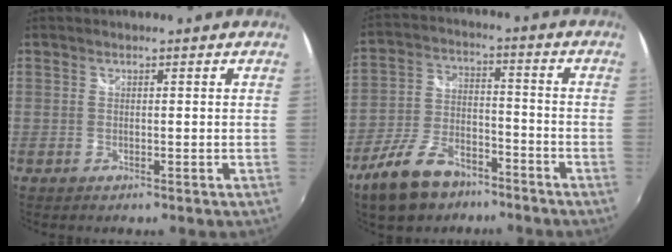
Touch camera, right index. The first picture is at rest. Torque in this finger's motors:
{"motor_torque": [1.21, -0.89, 0.43, 0.07]}